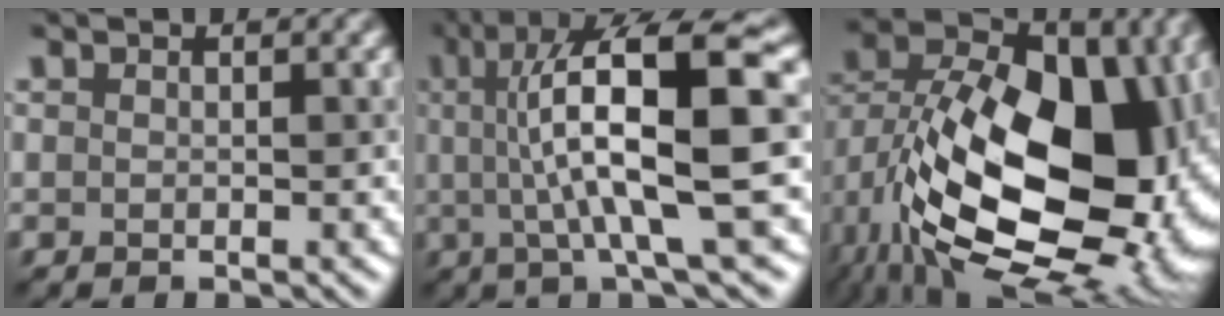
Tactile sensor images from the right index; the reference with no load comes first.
{"total": 12.9, "force": [1.6, 3.0, 12.4], "torque": [-0.175, 0.022, 0.027]}
{"total": 19.7, "force": [-2.3, 12.8, 14.8], "torque": [-0.257, -0.015, -0.019]}